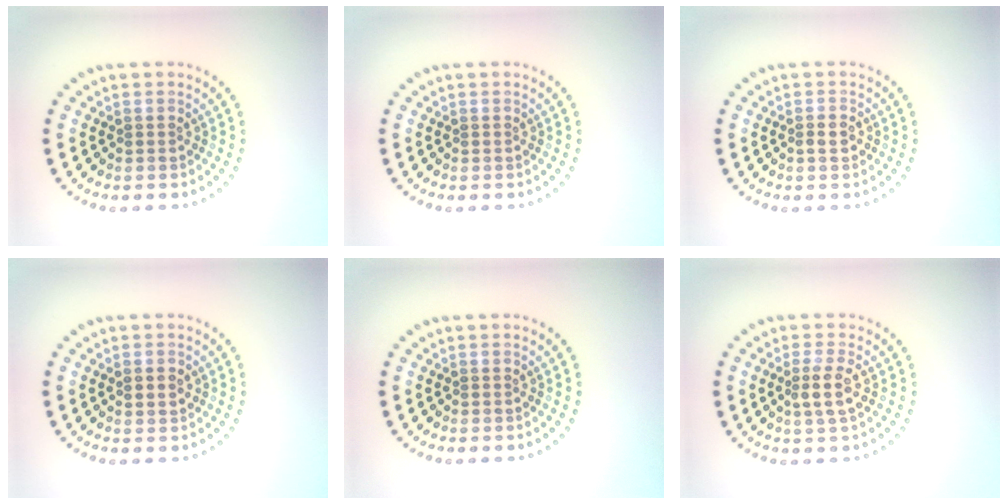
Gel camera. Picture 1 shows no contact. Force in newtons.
{"total": 0.0}
{"total": 0.8, "press": 0.8, "slide": 0.2}
{"total": 1.7, "press": 1.7, "slide": 0.1}
{"total": 0.0}
{"total": 2.3, "press": 2.0, "slide": 1.1}